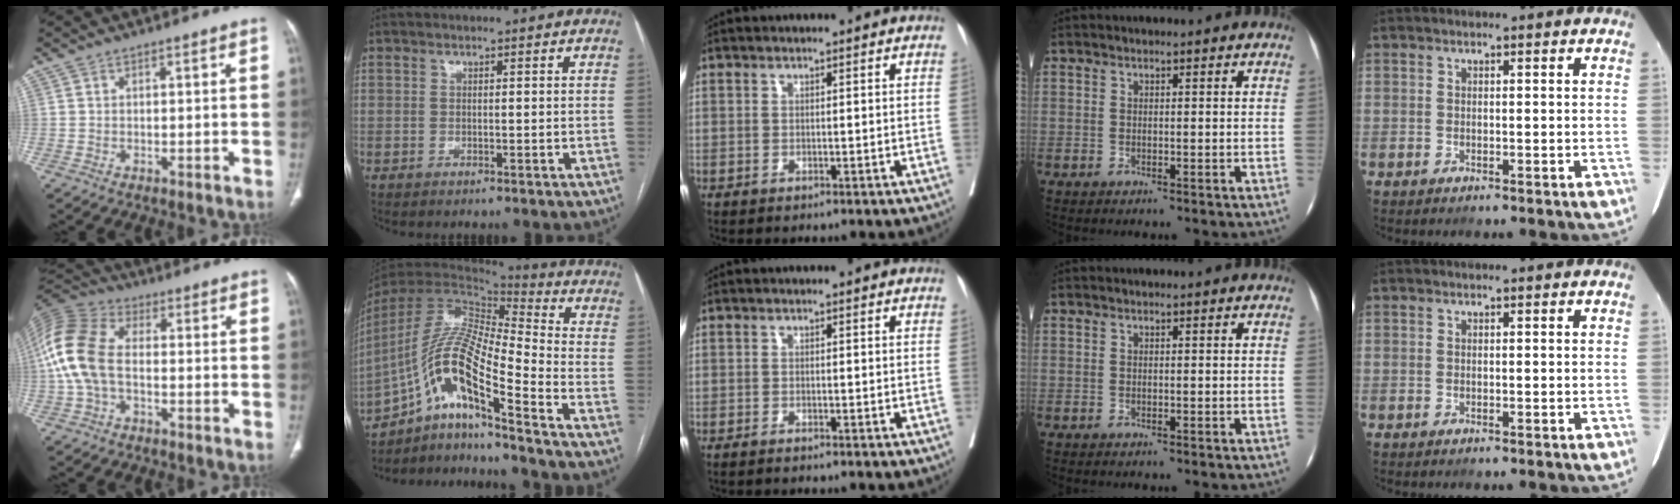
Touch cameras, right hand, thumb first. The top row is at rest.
{"thumb": {"total": 13.7, "force": [-1.0, 8.4, 10.8], "torque": [-0.247, 0.032, -0.026]}, "index": {"total": 15.3, "force": [-9.6, 0.5, 11.9], "torque": [-0.240, 0.007, -0.175]}, "middle": {"total": 1.5, "force": [-1.3, -0.2, 0.7], "torque": [-0.013, -0.001, -0.017]}}